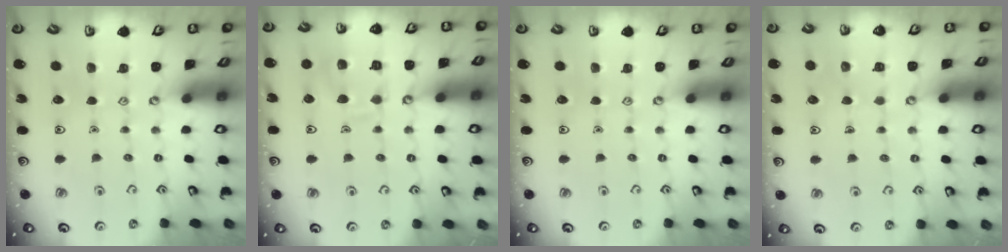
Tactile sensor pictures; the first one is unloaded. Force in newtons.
{"total": 10.7, "press": 10.6, "slide": 1.1}
{"total": 0.0}
{"total": 3.9, "press": 3.8, "slide": 0.3}